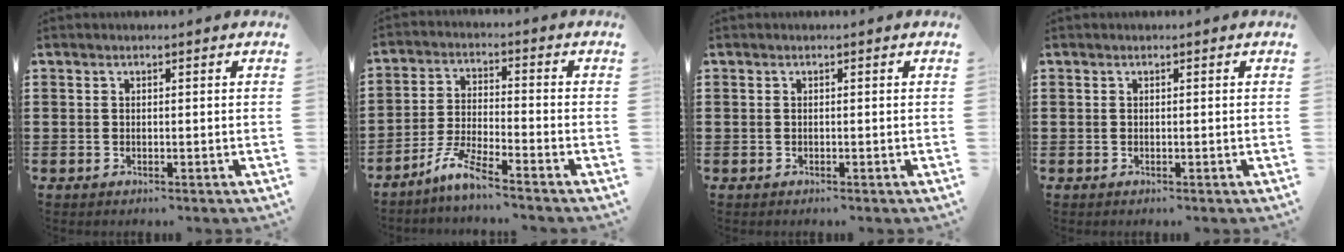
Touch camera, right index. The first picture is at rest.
{"total": 5.9, "force": [-5.1, -0.2, 2.9], "torque": [-0.085, -0.018, -0.104]}
{"total": 0.0}
{"total": 0.0}